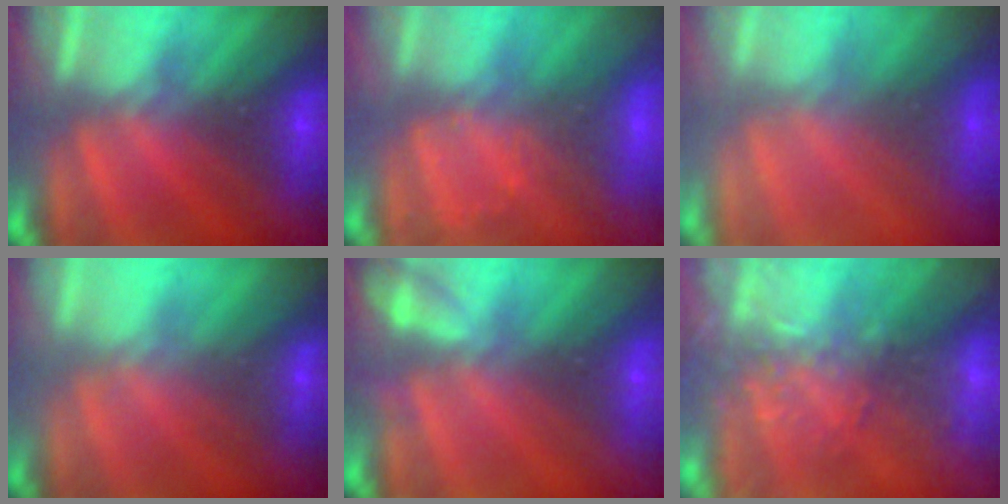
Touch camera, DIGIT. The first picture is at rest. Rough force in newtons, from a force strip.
{"total": 3.1}
{"total": 7.7}
{"total": 2.0}
{"total": 2.2}
{"total": 6.4}